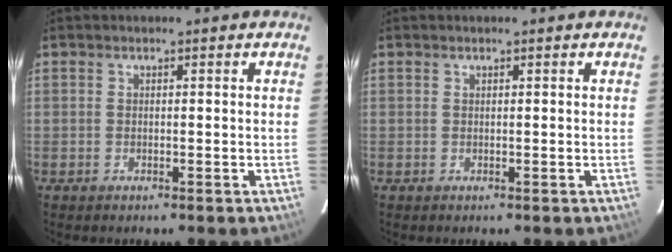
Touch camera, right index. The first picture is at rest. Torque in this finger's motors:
{"motor_torque": [0.14, 0.08, 0.04, -0.01]}